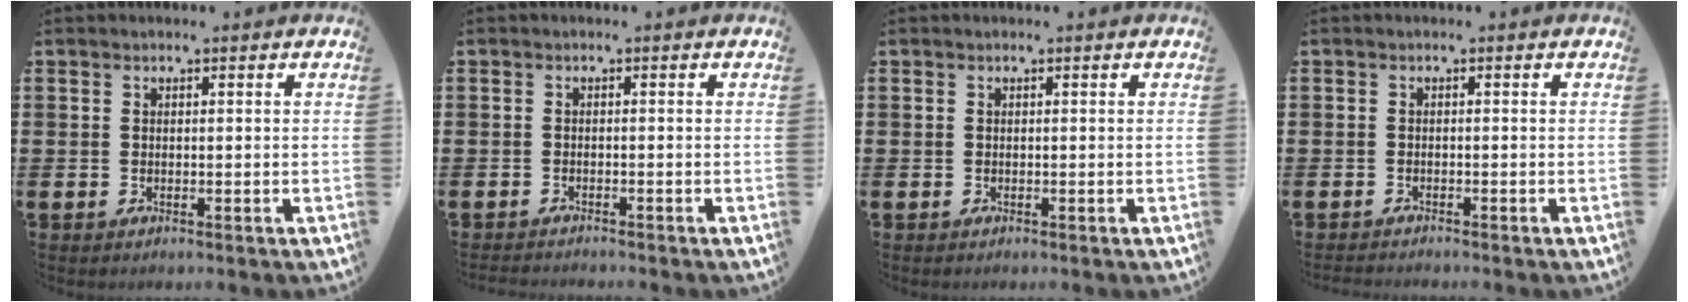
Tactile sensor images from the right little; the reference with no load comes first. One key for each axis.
{"total": 0.9, "fx": -0.9, "fy": -0.1, "fz": 0.0, "tx": -0.002, "ty": -0.002, "tz": -0.018}
{"total": 0.0}
{"total": 0.7, "fx": -0.7, "fy": -0.1, "fz": 0.0, "tx": -0.001, "ty": -0.002, "tz": -0.015}